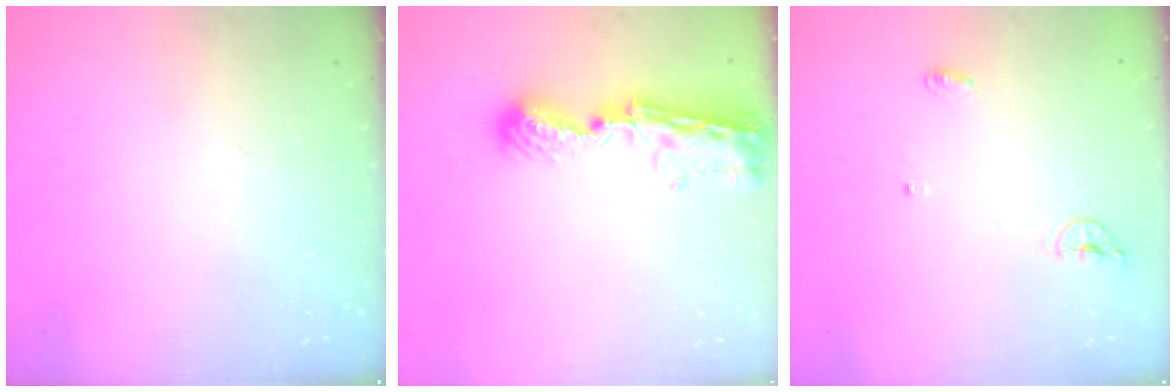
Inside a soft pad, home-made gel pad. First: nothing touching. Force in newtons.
{"total": 9.8, "press": 9.7, "slide": 1.0}
{"total": 4.8, "press": 4.7, "slide": 1.1}